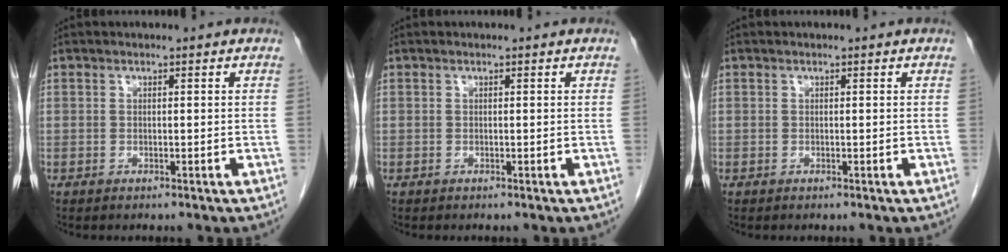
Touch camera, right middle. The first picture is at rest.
{"total": 0.0}
{"total": 0.0}